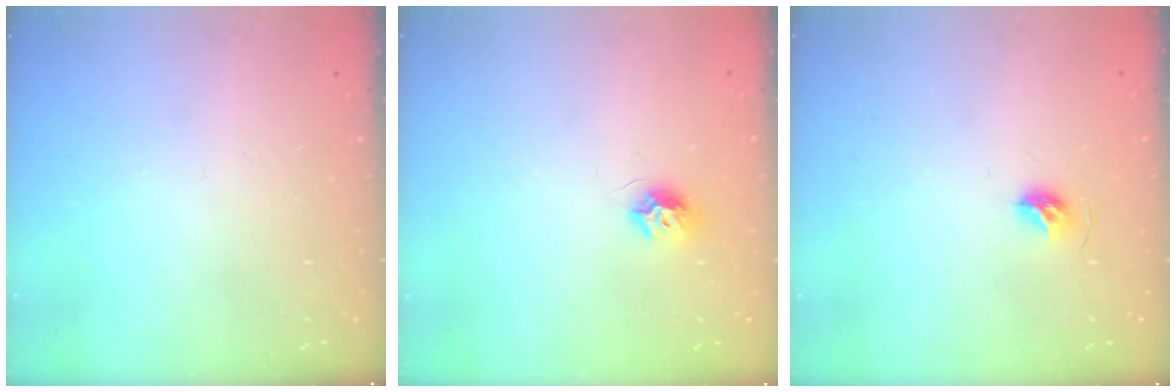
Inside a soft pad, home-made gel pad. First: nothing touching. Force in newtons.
{"total": 7.6, "press": 7.6, "slide": 0.4}
{"total": 5.4, "press": 5.2, "slide": 1.2}